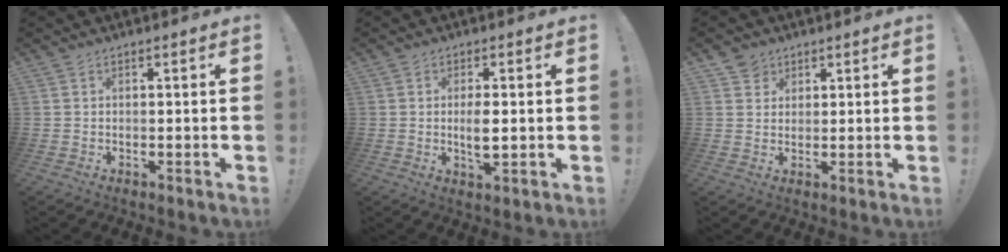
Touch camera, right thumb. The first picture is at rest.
{"total": 4.8, "force": [0.0, 1.7, 4.5], "torque": [-0.080, -0.010, -0.007]}
{"total": 3.6, "force": [2.3, 2.7, 0.3], "torque": [0.002, -0.011, 0.041]}